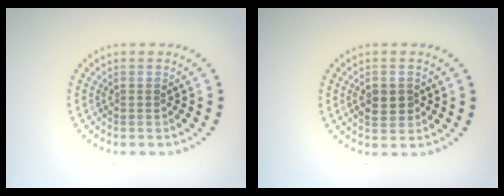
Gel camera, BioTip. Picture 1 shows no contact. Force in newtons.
{"total": 2.5, "press": 2.5, "slide": 0.2}